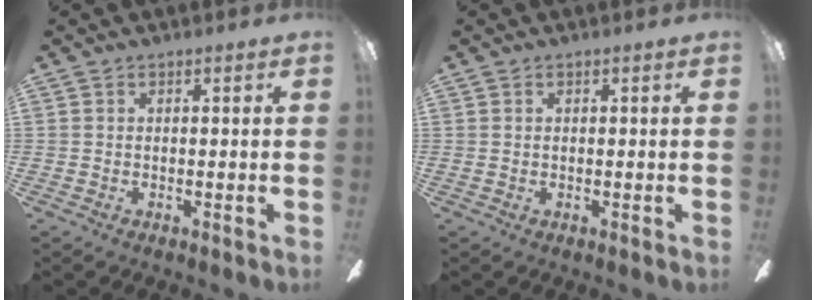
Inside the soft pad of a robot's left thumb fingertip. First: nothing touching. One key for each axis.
{"total": 0.0}